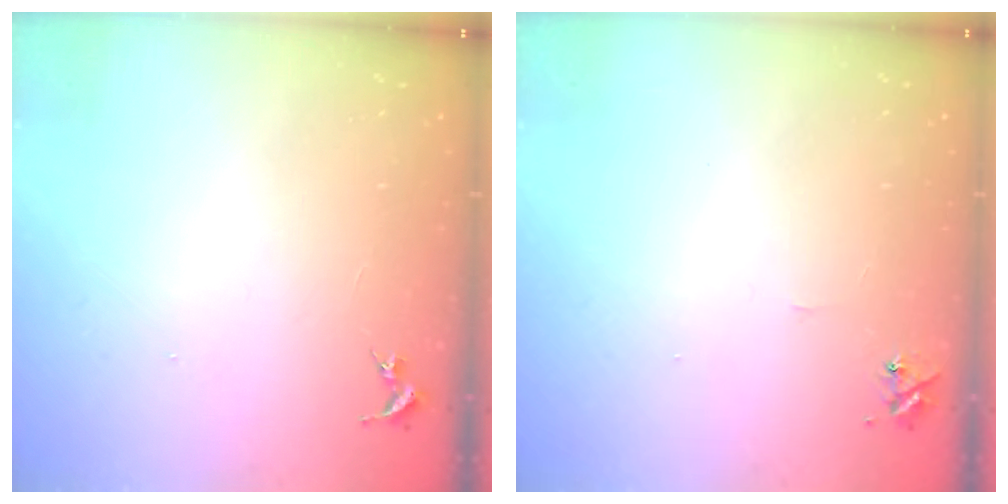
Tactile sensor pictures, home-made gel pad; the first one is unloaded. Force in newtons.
{"total": 4.9, "press": 4.9, "slide": 0.6}